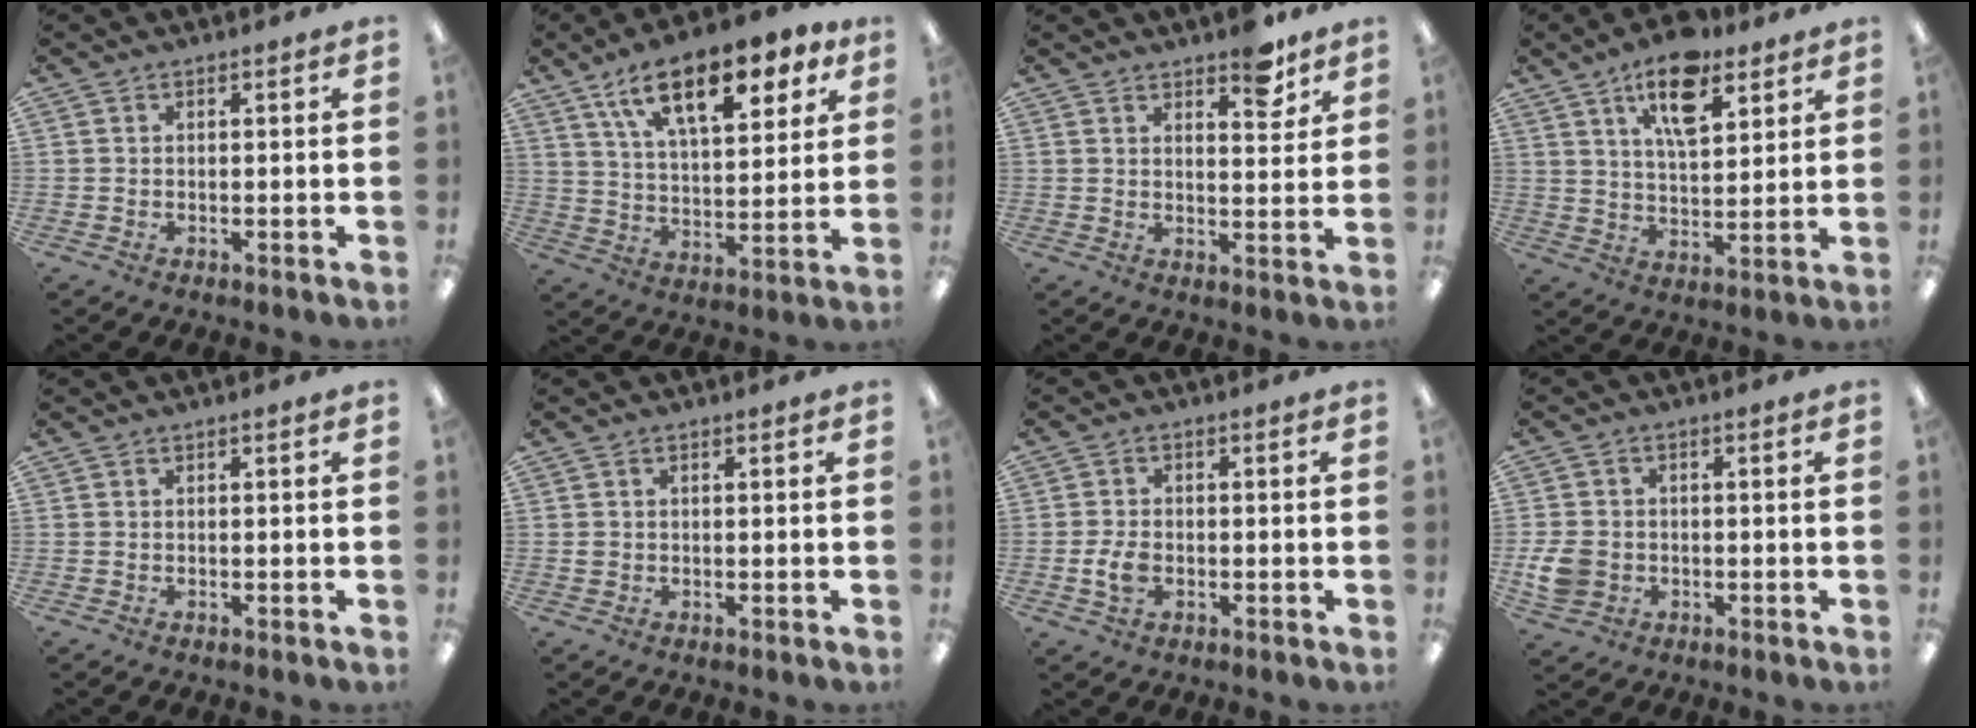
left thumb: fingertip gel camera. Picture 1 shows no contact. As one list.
[{"total": 17.5, "force": [10.5, 7.6, 11.8], "torque": [-0.182, -0.035, 0.174]}, {"total": 5.0, "force": [3.7, 2.0, 2.7], "torque": [-0.022, -0.019, 0.058]}, {"total": 13.0, "force": [8.1, 5.7, 8.4], "torque": [-0.132, -0.028, 0.139]}, {"total": 0.0}, {"total": 0.9, "force": [0.1, 0.9, 0.4], "torque": [-0.008, 0.005, 0.000]}, {"total": 4.7, "force": [-1.1, 3.1, 3.3], "torque": [-0.068, 0.005, -0.021]}, {"total": 6.4, "force": [-1.3, 5.4, 3.2], "torque": [-0.065, 0.008, -0.022]}]